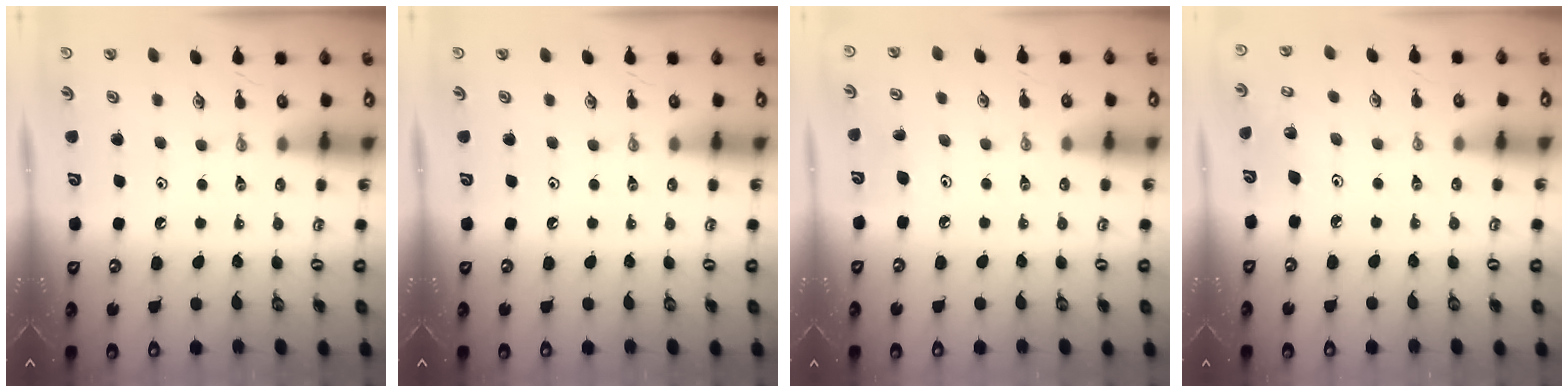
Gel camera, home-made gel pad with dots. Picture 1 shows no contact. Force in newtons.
{"total": 0.0}
{"total": 5.2, "press": 4.9, "slide": 1.4}
{"total": 3.4, "press": 3.3, "slide": 0.8}